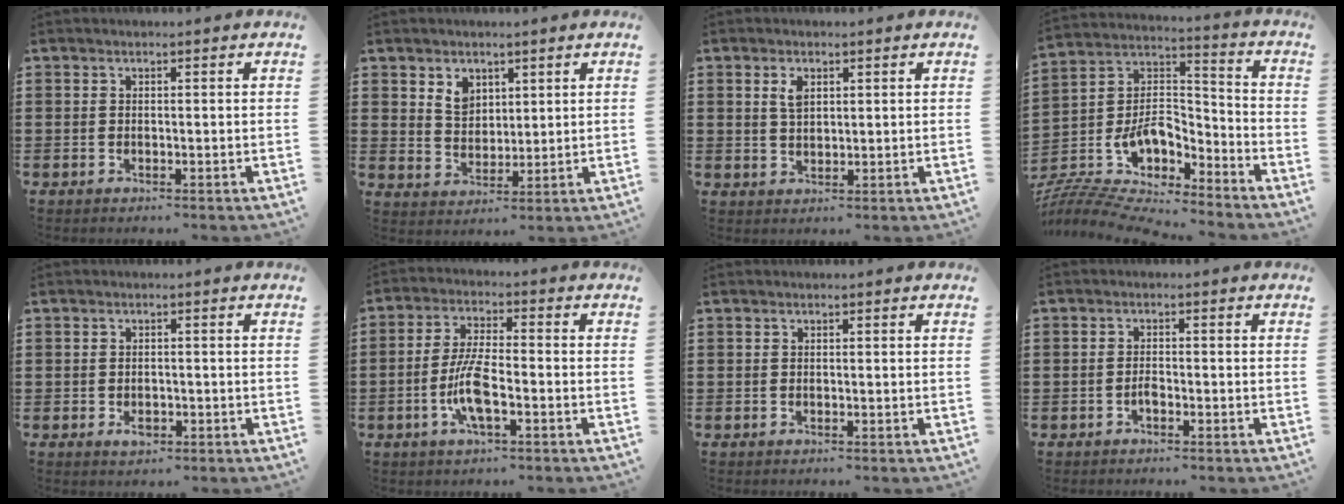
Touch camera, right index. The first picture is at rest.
{"total": 4.2, "force": [2.5, 3.1, 1.5], "torque": [-0.034, 0.008, 0.045]}
{"total": 2.6, "force": [1.1, 1.3, 1.9], "torque": [-0.043, 0.004, 0.020]}
{"total": 8.6, "force": [-5.5, 4.9, 4.3], "torque": [-0.105, -0.014, -0.108]}
{"total": 1.2, "force": [-0.5, 0.6, 0.9], "torque": [-0.016, -0.001, -0.009]}
{"total": 7.2, "force": [-2.5, 1.7, 6.5], "torque": [-0.148, -0.012, -0.053]}
{"total": 0.0}
{"total": 1.3, "force": [-0.9, 0.4, 0.8], "torque": [-0.017, -0.003, -0.016]}